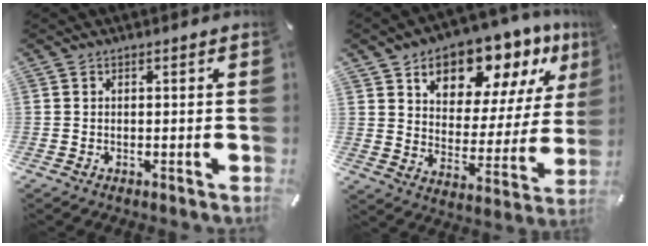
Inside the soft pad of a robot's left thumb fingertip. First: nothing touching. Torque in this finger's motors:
{"motor_torque": [2.78, 2.23, 1.02, 0.09, 0.18]}